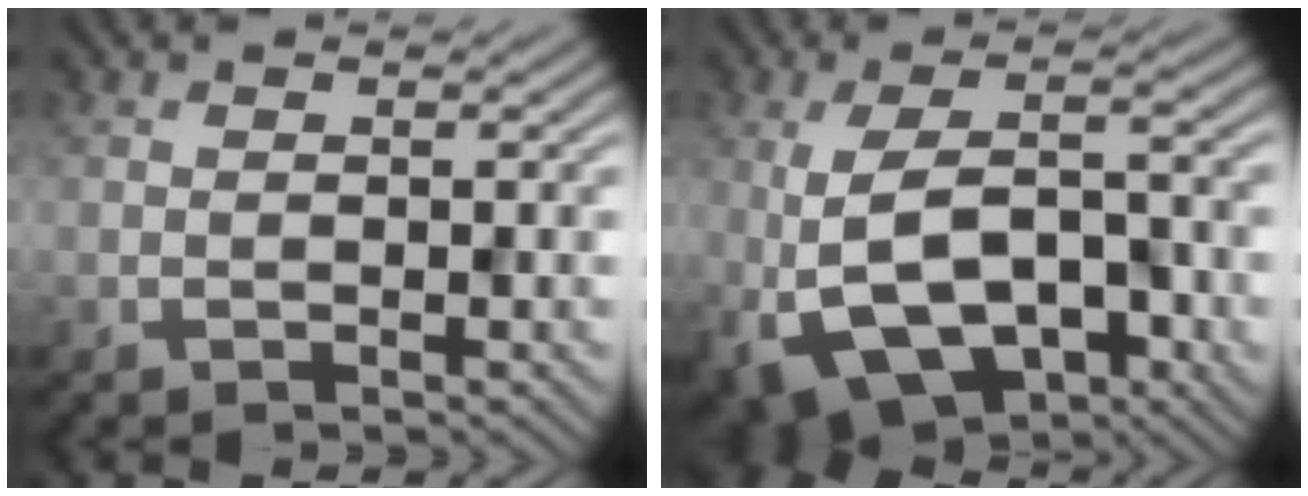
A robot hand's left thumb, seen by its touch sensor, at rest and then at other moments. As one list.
[{"total": 12.1, "force": [-4.8, 5.9, 9.5], "torque": [-0.179, -0.014, -0.077]}]